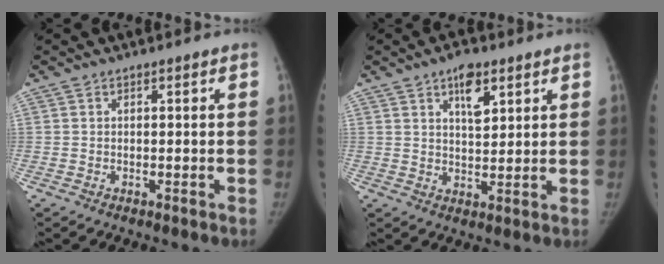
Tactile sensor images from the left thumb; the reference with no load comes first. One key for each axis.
{"total": 6.3, "fx": 3.4, "fy": 2.9, "fz": 4.5, "tx": -0.056, "ty": -0.017, "tz": 0.053}